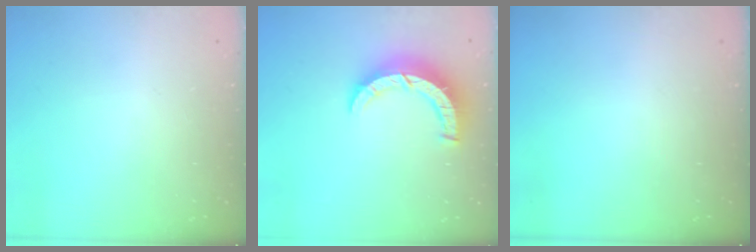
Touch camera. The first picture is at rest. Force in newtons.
{"total": 8.3, "press": 8.3, "slide": 0.6}
{"total": 0.0}